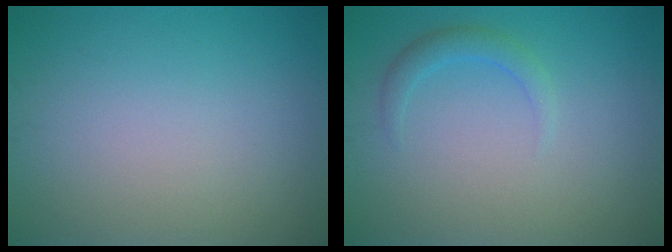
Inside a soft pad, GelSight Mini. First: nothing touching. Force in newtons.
{"total": 1.6, "press": 1.6, "slide": 0.1}